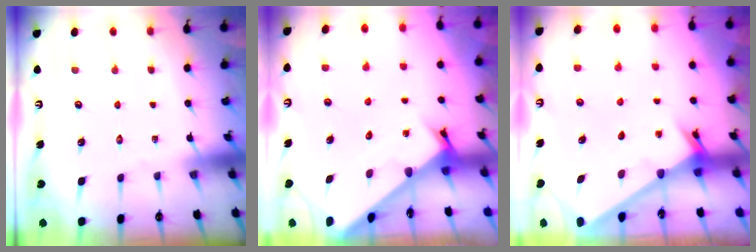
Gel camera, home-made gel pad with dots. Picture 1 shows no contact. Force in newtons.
{"total": 2.1, "press": 2.1, "slide": 0.1}
{"total": 2.4, "press": 2.4, "slide": 0.2}